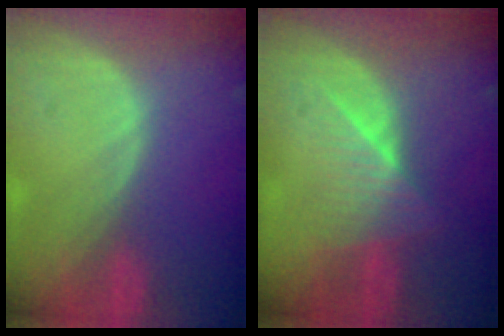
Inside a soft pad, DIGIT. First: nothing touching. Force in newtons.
{"total": 6.6, "press": 5.9, "slide": 2.9}